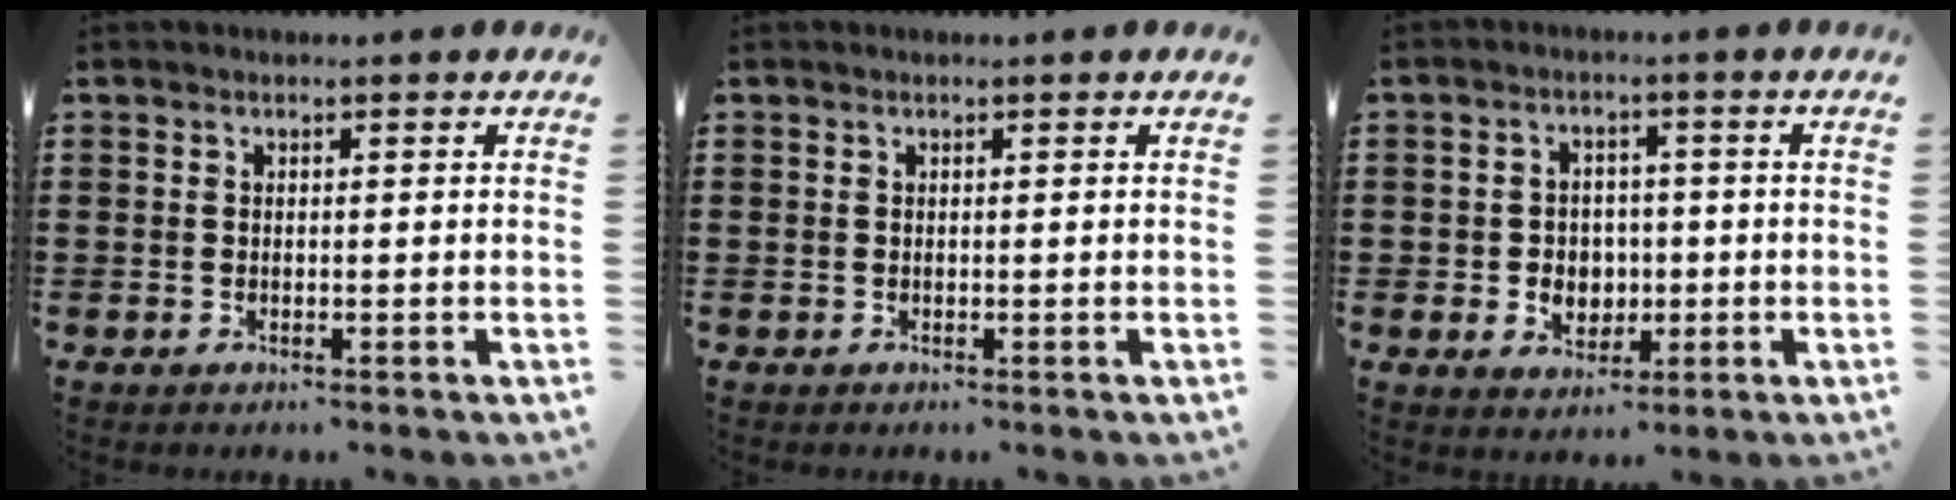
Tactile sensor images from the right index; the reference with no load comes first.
{"total": 0.0}
{"total": 4.1, "force": [-0.6, 3.8, 1.5], "torque": [-0.032, 0.007, -0.015]}